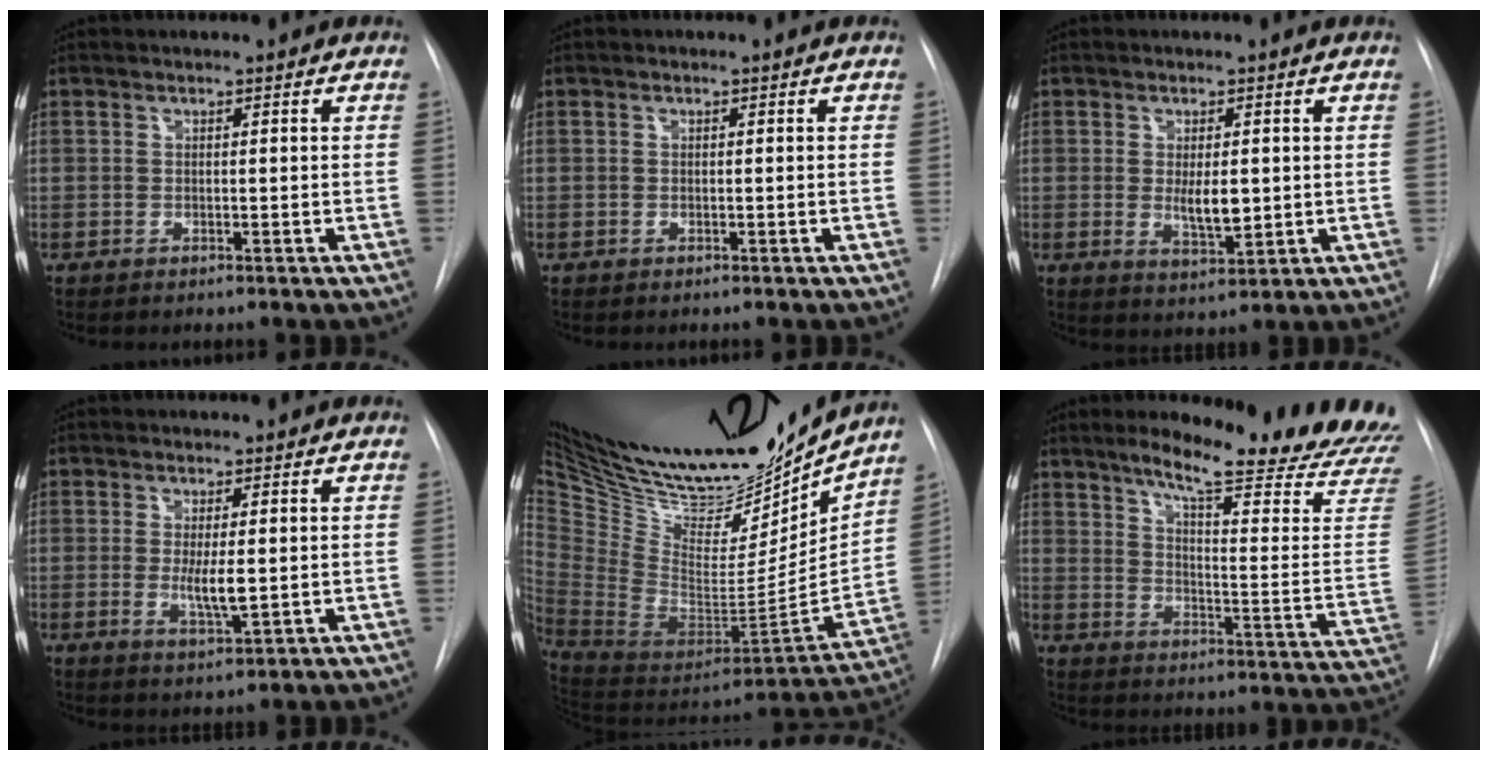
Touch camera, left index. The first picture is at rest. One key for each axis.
{"total": 0.0}
{"total": 4.4, "fx": 0.4, "fy": 1.5, "fz": 4.1, "tx": -0.071, "ty": -0.011, "tz": 0.013}
{"total": 4.1, "fx": 0.2, "fy": 0.7, "fz": 4.0, "tx": -0.073, "ty": -0.011, "tz": 0.006}
{"total": 31.4, "fx": 27.2, "fy": 8.5, "fz": 13.2, "tx": -0.258, "ty": -0.050, "tz": 0.432}
{"total": 24.3, "fx": 20.9, "fy": 1.0, "fz": 12.2, "tx": -0.168, "ty": -0.098, "tz": 0.260}